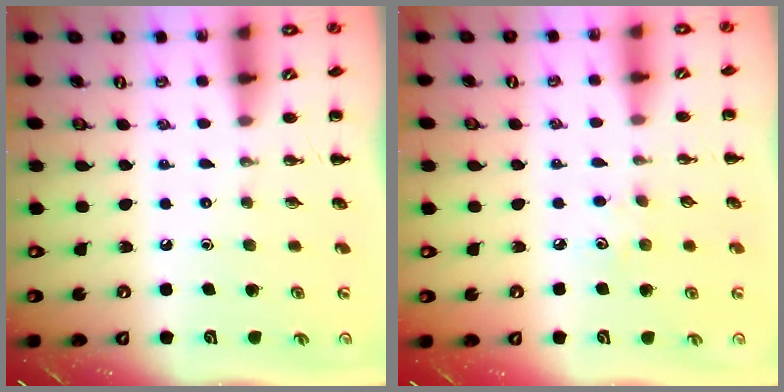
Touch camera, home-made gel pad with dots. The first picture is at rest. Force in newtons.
{"total": 3.2, "press": 3.1, "slide": 0.8}